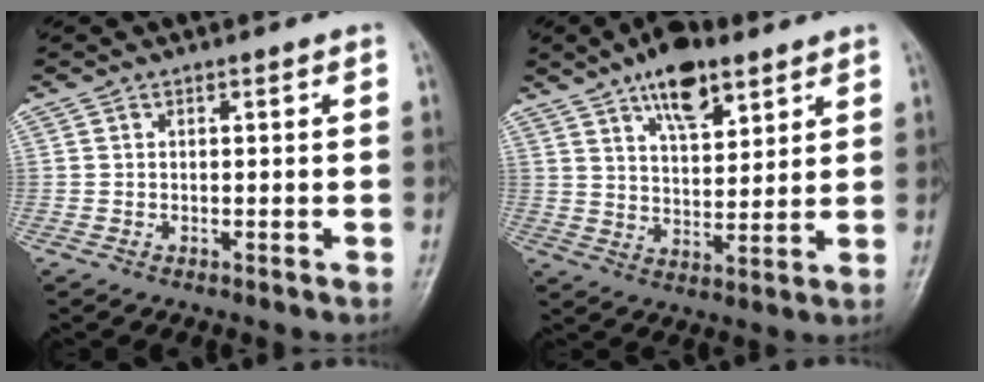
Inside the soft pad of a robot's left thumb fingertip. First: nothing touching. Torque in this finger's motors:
{"motor_torque": [2.03, 0.89, 1.35, -0.58, 0.08]}